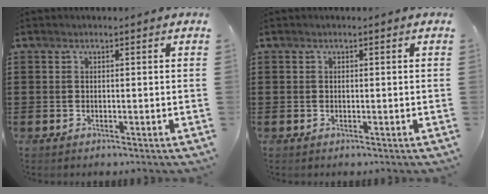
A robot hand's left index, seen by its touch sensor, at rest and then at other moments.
{"total": 0.0}